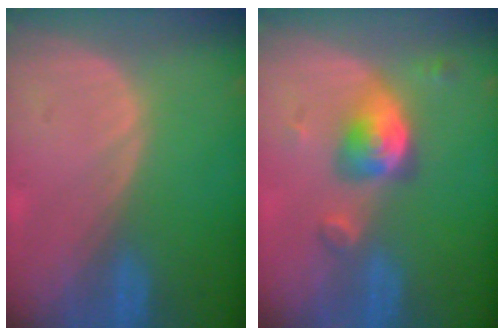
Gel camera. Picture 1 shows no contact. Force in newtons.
{"total": 5.1, "press": 5.1, "slide": 0.2}